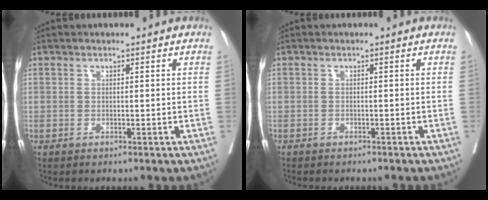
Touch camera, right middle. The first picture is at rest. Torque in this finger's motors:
{"motor_torque": [0.97, -1.17, 0.28, 0.05]}